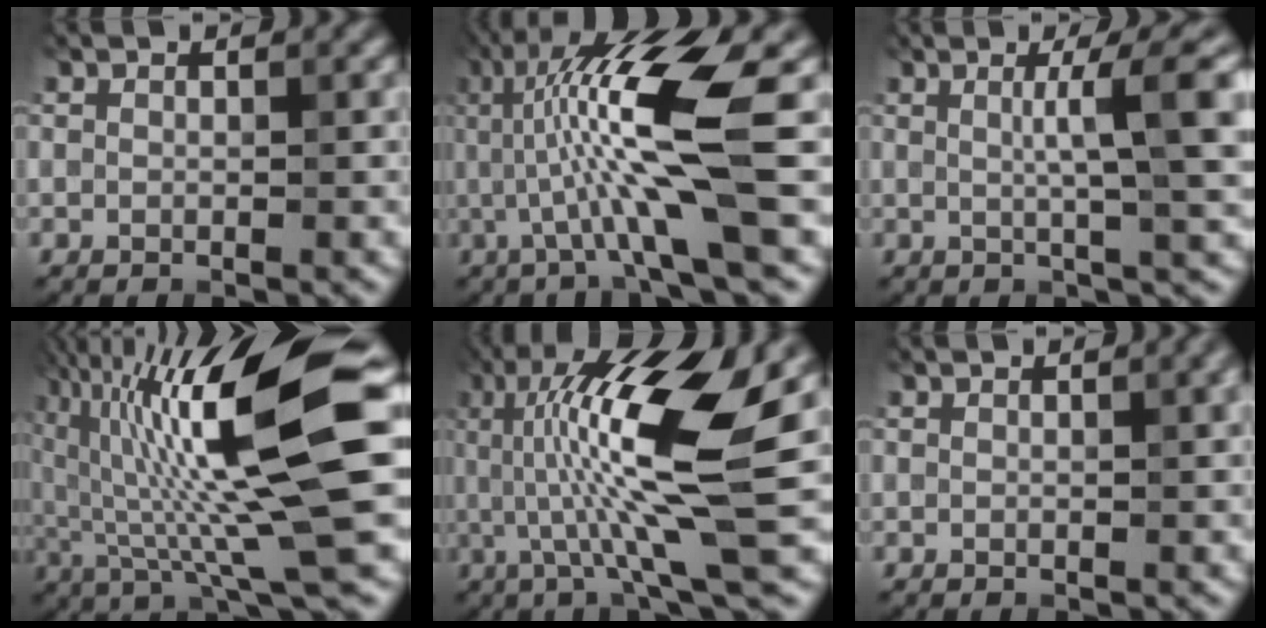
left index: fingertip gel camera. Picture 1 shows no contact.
{"total": 10.6, "force": [1.0, 1.4, 10.4], "torque": [-0.178, 0.000, 0.019]}
{"total": 5.4, "force": [0.9, 0.6, 5.3], "torque": [-0.081, 0.016, 0.014]}
{"total": 15.2, "force": [2.6, 2.1, 14.8], "torque": [-0.247, 0.021, 0.046]}
{"total": 12.7, "force": [1.7, 2.4, 12.4], "torque": [-0.216, 0.007, 0.033]}
{"total": 0.8, "force": [0.3, 0.3, 0.7], "torque": [-0.013, 0.004, 0.006]}